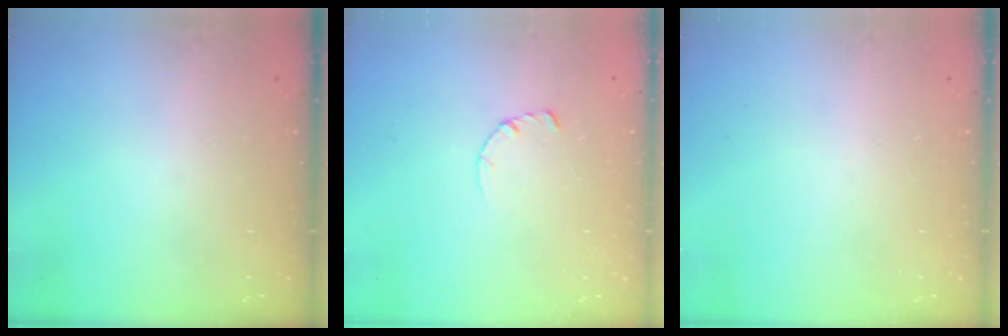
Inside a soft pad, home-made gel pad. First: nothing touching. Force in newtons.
{"total": 2.8, "press": 2.8, "slide": 0.4}
{"total": 0.0}